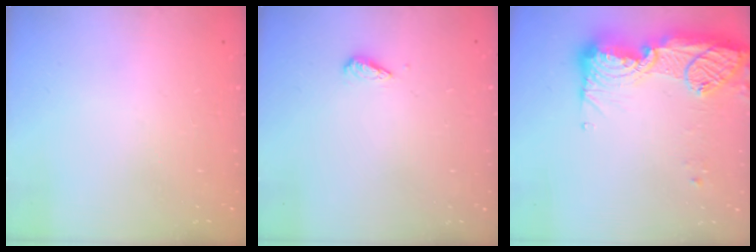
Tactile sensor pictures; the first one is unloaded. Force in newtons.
{"total": 2.7, "press": 2.7, "slide": 0.6}
{"total": 21.5, "press": 20.4, "slide": 6.7}